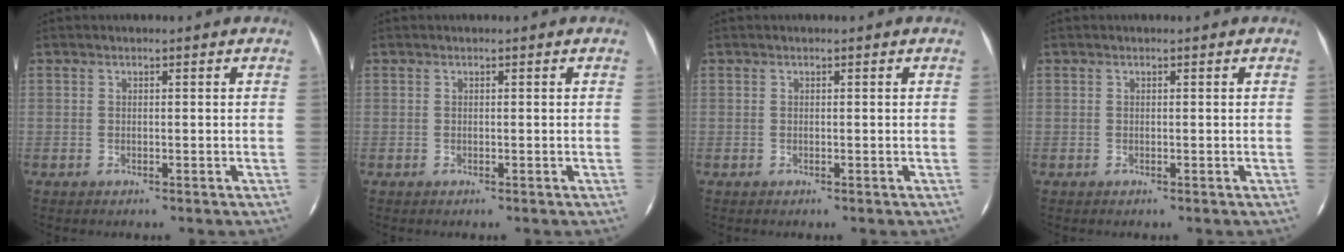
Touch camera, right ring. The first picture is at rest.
{"total": 0.0}
{"total": 0.0}
{"total": 0.0}